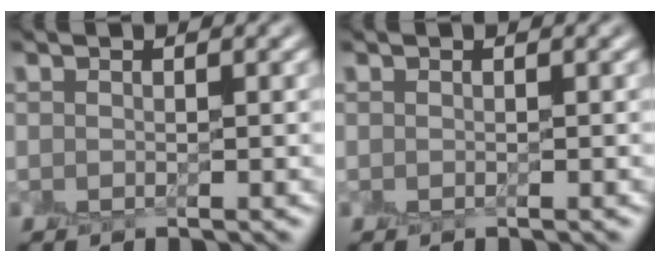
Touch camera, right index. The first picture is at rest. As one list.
[{"total": 0.0}]